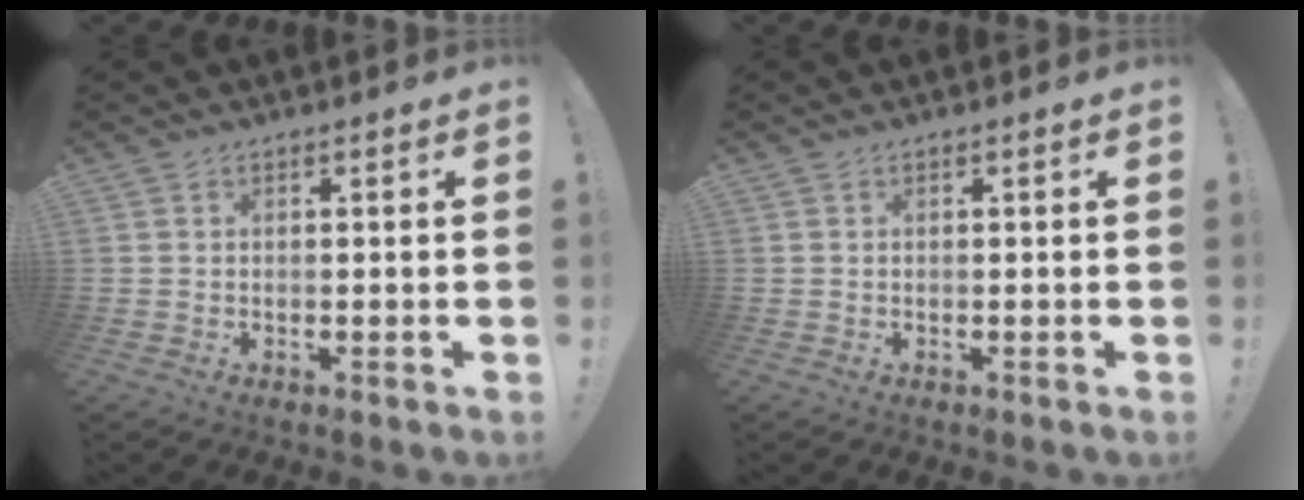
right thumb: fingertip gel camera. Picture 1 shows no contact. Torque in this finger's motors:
{"motor_torque": [0.00, 0.00, -0.12, 0.11, 0.00]}